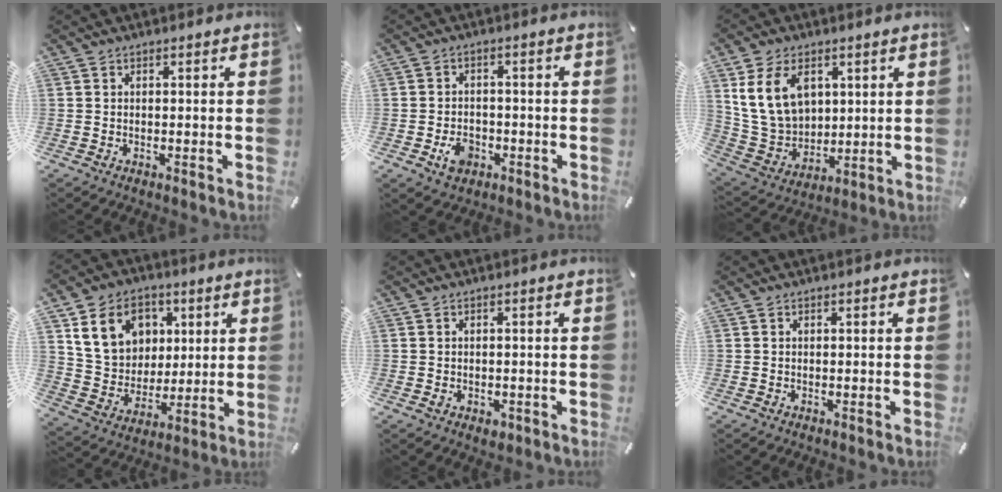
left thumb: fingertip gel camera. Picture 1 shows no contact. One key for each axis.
{"total": 5.3, "fx": -2.0, "fy": 4.1, "fz": 2.6, "tx": -0.046, "ty": 0.004, "tz": -0.037}
{"total": 13.5, "fx": 5.2, "fy": 10.4, "fz": 6.8, "tx": -0.144, "ty": -0.010, "tz": 0.102}
{"total": 14.5, "fx": 5.2, "fy": 12.3, "fz": 5.8, "tx": -0.109, "ty": -0.006, "tz": 0.106}
{"total": 1.7, "fx": -0.6, "fy": 1.4, "fz": 0.9, "tx": -0.007, "ty": 0.000, "tz": -0.012}
{"total": 0.0}